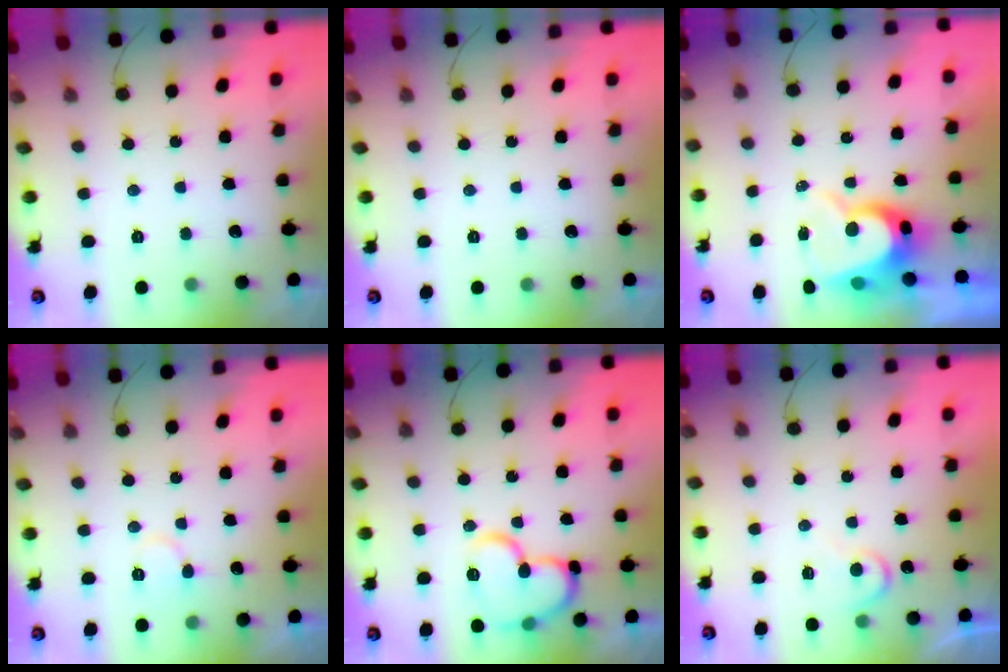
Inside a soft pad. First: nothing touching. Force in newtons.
{"total": 0.0}
{"total": 9.5, "press": 9.5, "slide": 0.7}
{"total": 6.4, "press": 6.4, "slide": 0.4}
{"total": 15.7, "press": 15.6, "slide": 1.9}
{"total": 6.1, "press": 6.0, "slide": 0.6}